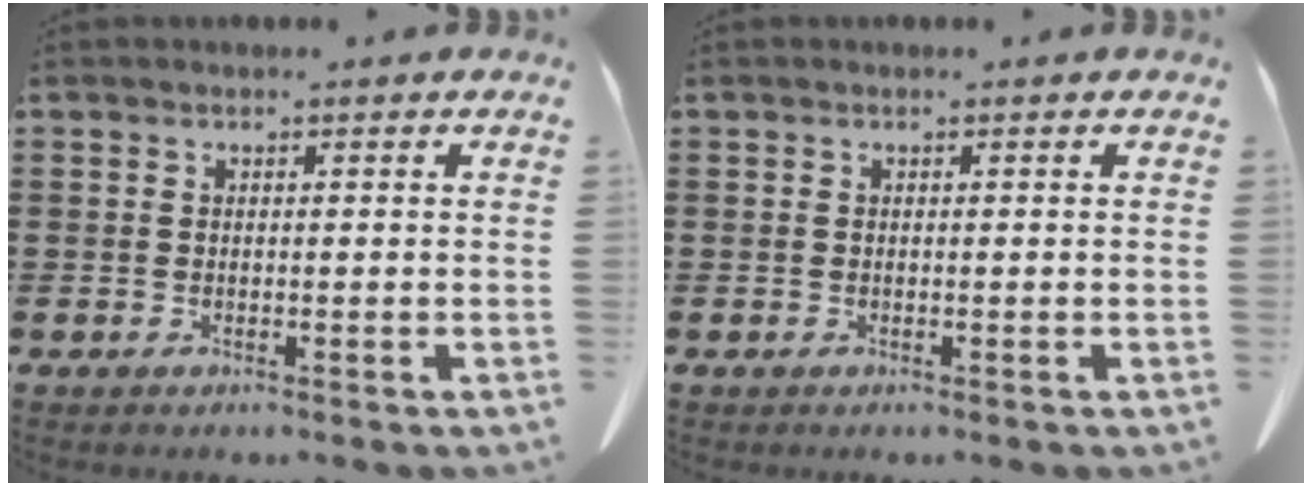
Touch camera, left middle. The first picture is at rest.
{"total": 0.0}